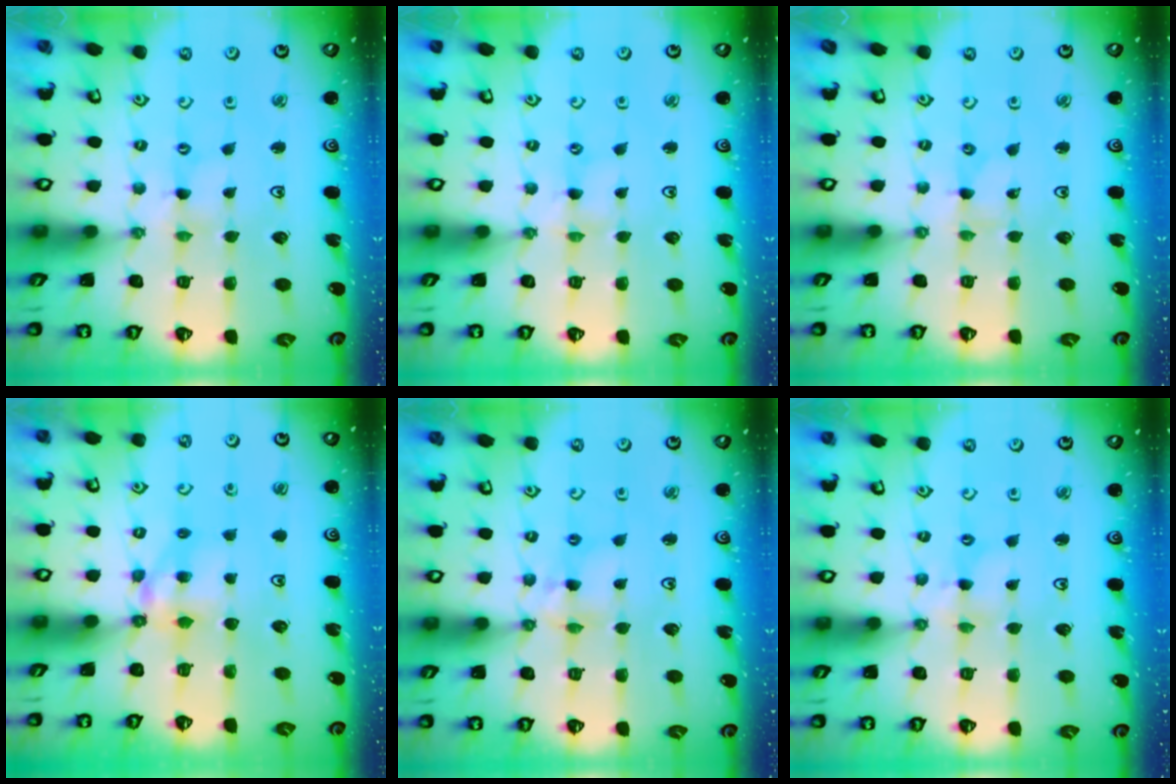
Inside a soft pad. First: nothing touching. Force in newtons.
{"total": 0.0}
{"total": 0.0}
{"total": 6.3, "press": 6.3, "slide": 0.2}
{"total": 6.4, "press": 6.4, "slide": 0.5}
{"total": 2.0, "press": 2.0, "slide": 0.2}